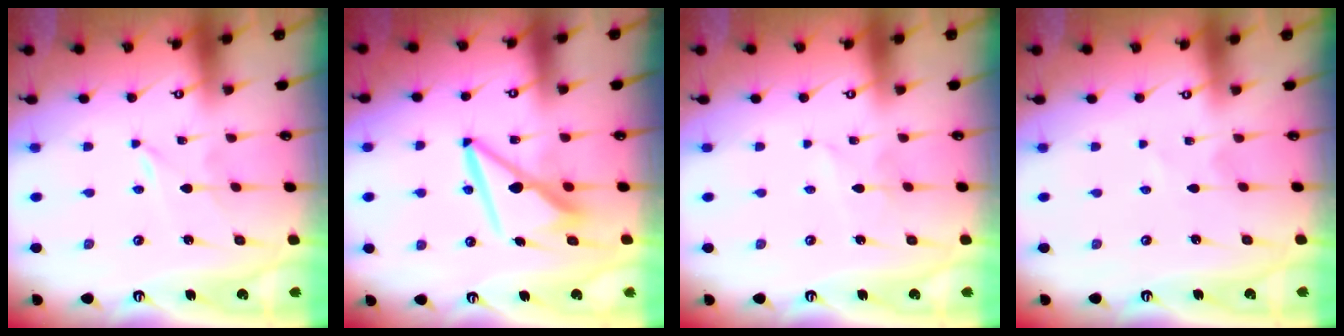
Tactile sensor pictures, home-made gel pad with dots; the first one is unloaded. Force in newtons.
{"total": 9.8, "press": 9.7, "slide": 1.5}
{"total": 2.8, "press": 2.8, "slide": 0.3}
{"total": 1.0, "press": 1.0, "slide": 0.1}